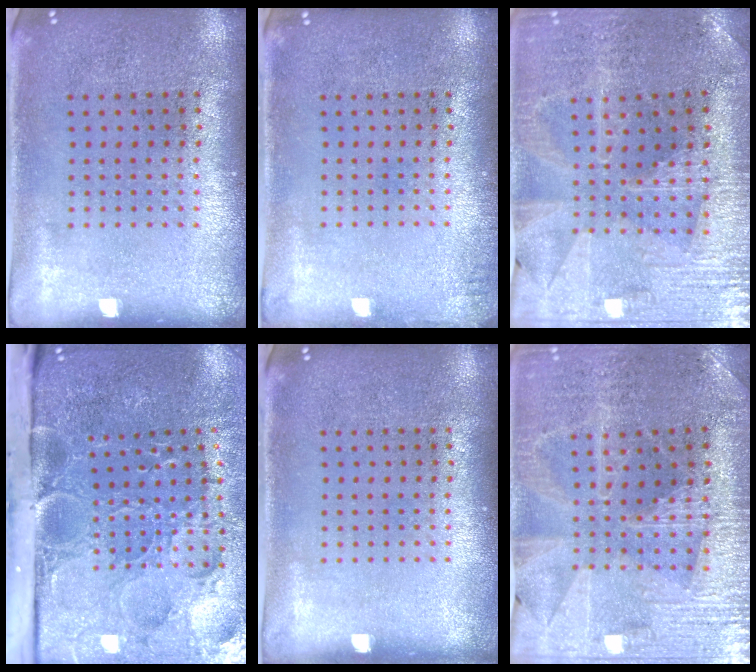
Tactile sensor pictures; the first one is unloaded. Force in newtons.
{"total": 0.9, "press": 0.9, "slide": 0.2}
{"total": 2.0, "press": 2.0, "slide": 0.3}
{"total": 5.5, "press": 4.2, "slide": 3.5}
{"total": 0.0}
{"total": 2.9, "press": 2.9, "slide": 0.6}